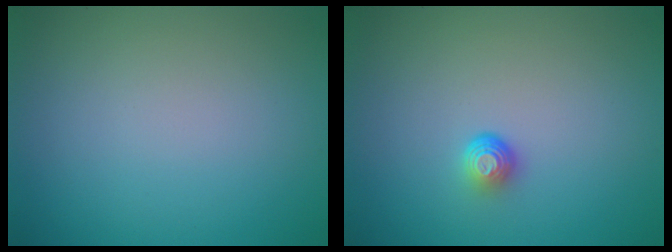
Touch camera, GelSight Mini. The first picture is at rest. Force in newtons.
{"total": 1.5, "press": 1.0, "slide": 1.2}